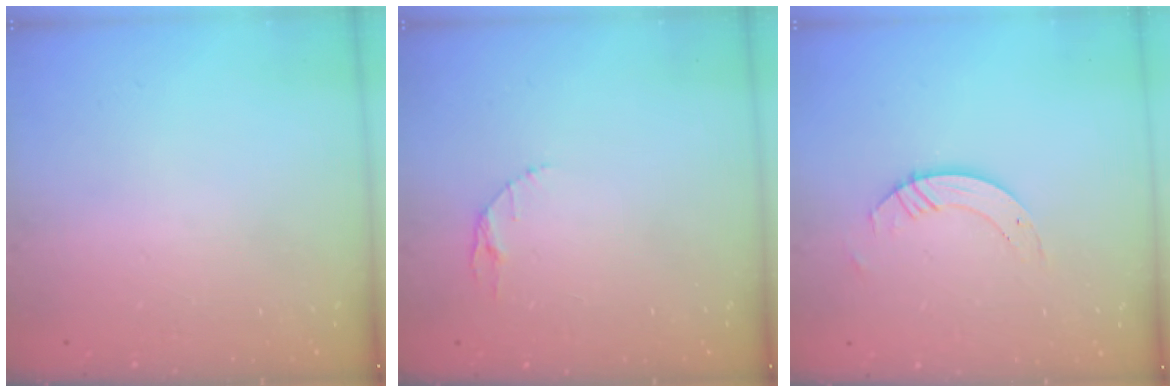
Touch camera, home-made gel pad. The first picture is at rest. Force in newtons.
{"total": 2.9, "press": 2.9, "slide": 0.4}
{"total": 3.9, "press": 3.9, "slide": 0.4}